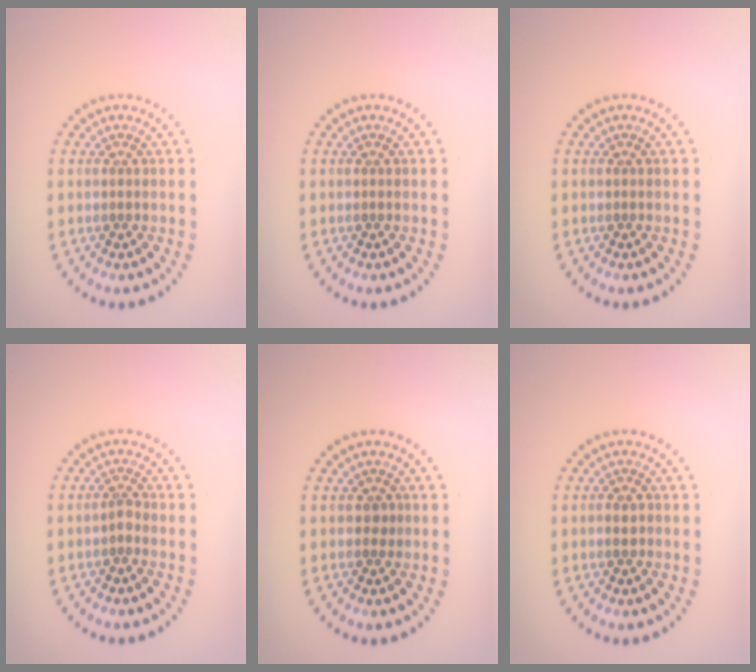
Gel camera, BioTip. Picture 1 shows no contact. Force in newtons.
{"total": 0.0}
{"total": 0.0}
{"total": 1.0, "press": 0.7, "slide": 0.8}
{"total": 0.9, "press": 0.7, "slide": 0.5}
{"total": 1.1, "press": 1.0, "slide": 0.3}